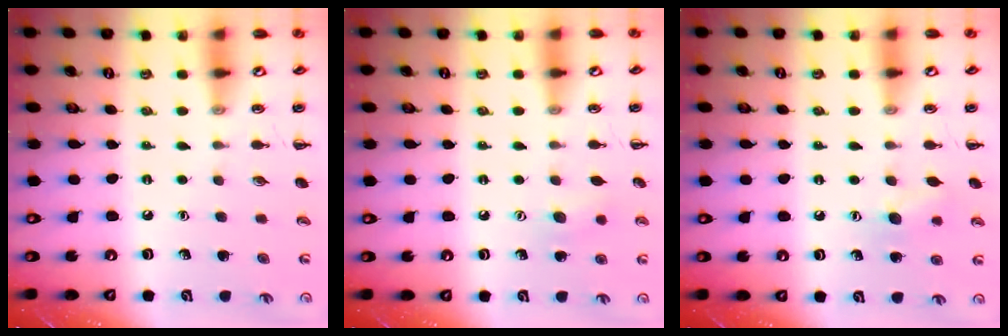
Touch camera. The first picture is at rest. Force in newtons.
{"total": 6.8, "press": 6.7, "slide": 1.4}
{"total": 7.8, "press": 7.6, "slide": 1.9}